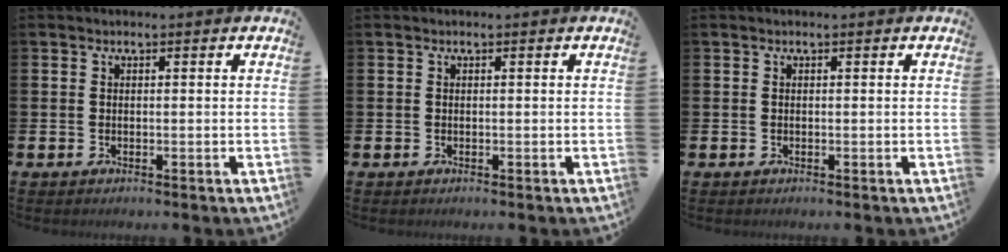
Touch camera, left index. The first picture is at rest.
{"total": 0.0}
{"total": 0.0}